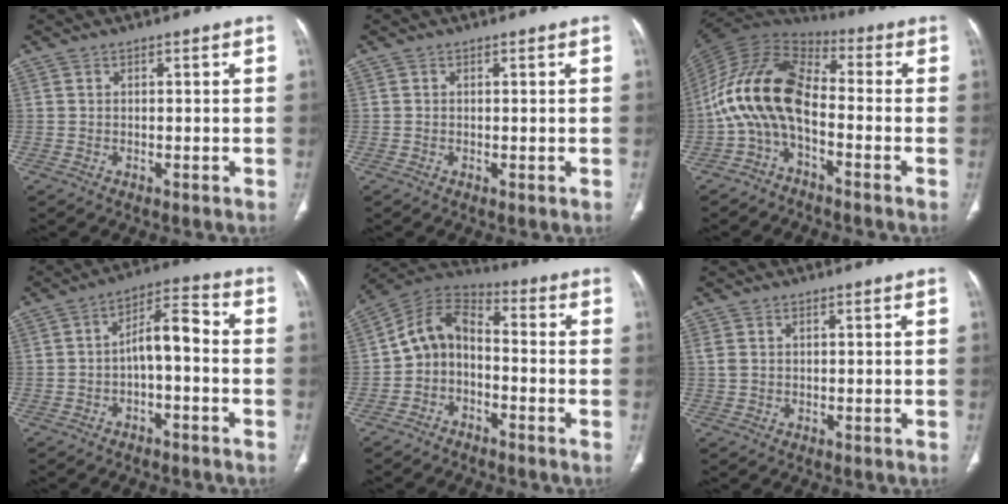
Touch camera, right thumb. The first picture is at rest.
{"total": 0.0}
{"total": 14.4, "force": [-3.1, 7.7, 11.7], "torque": [-0.226, 0.065, -0.073]}
{"total": 7.7, "force": [-1.8, 3.3, 6.7], "torque": [-0.105, 0.050, -0.034]}
{"total": 9.4, "force": [-2.8, 6.5, 6.2], "torque": [-0.101, 0.059, -0.067]}
{"total": 2.0, "force": [0.7, 1.3, 1.3], "torque": [-0.040, 0.010, 0.022]}